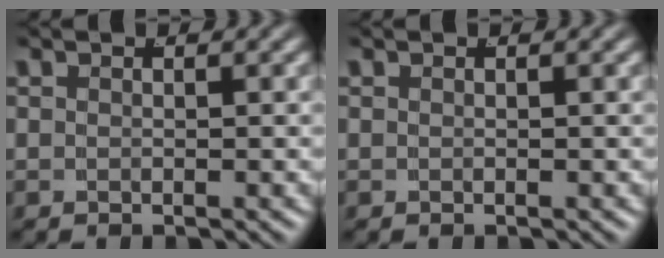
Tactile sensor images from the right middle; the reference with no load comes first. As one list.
[{"total": 0.0}]